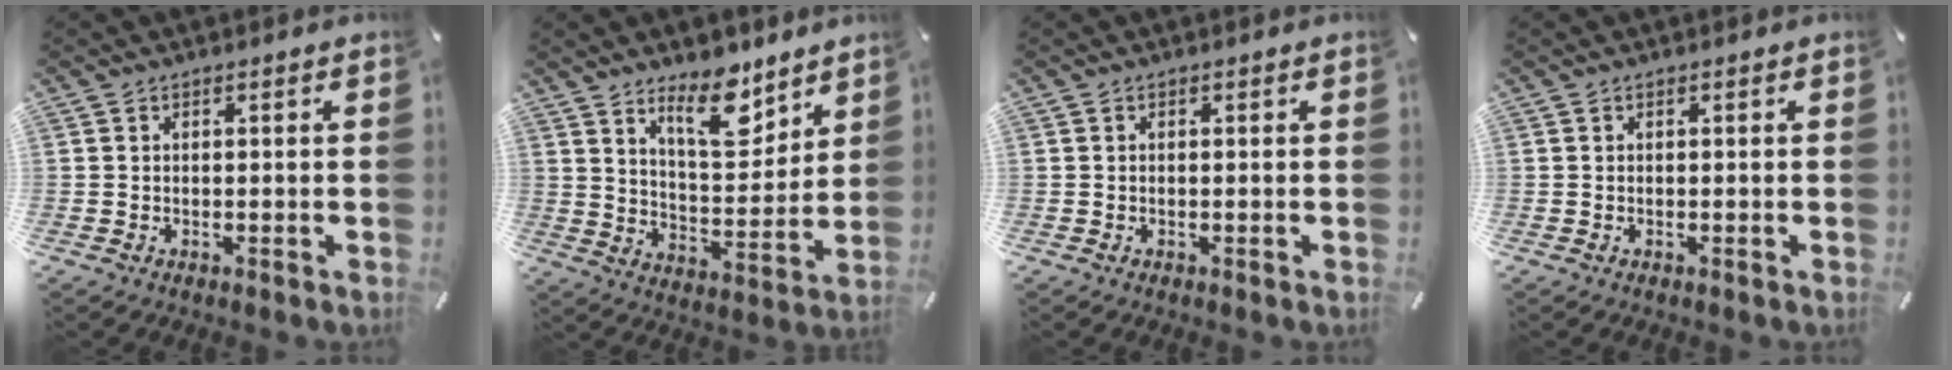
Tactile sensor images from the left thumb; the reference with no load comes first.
{"total": 13.1, "force": [9.5, 5.4, 7.3], "torque": [-0.106, -0.062, 0.163]}
{"total": 0.0}
{"total": 0.0}